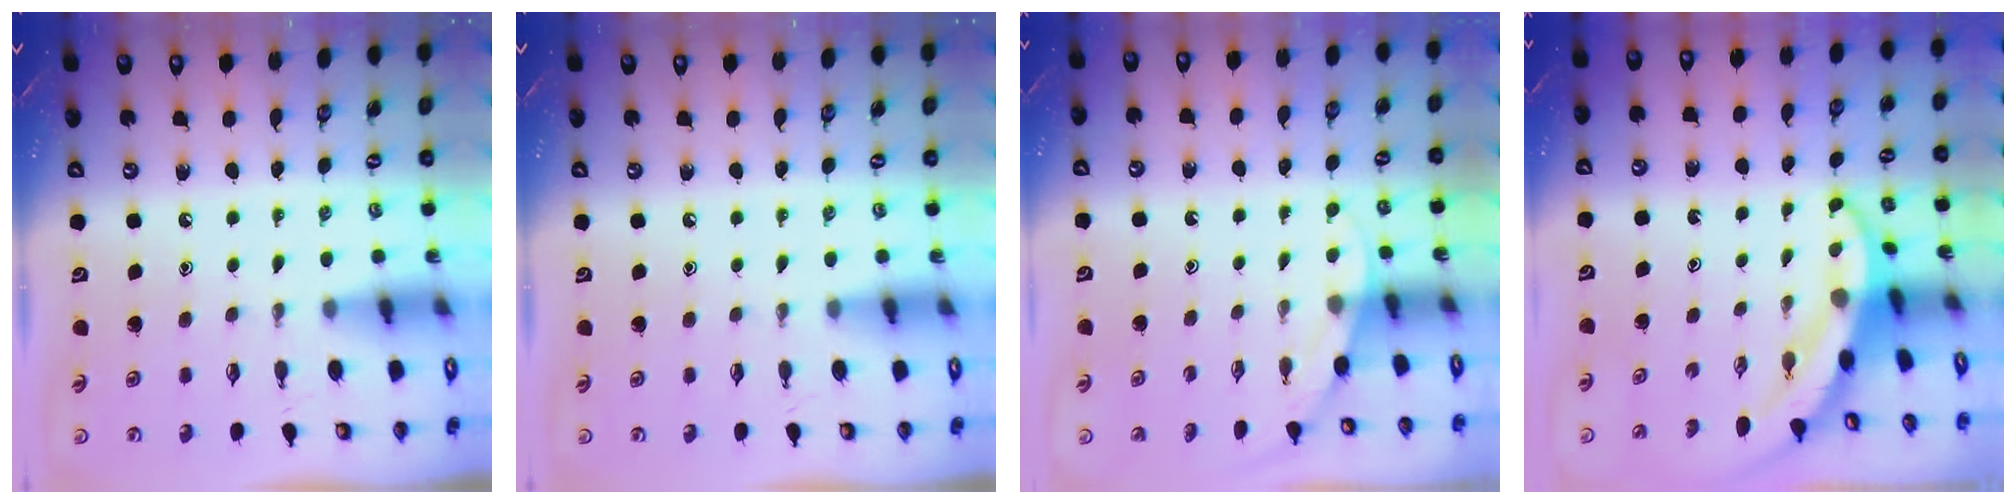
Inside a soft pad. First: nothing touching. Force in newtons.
{"total": 0.0}
{"total": 2.6, "press": 2.6, "slide": 0.1}
{"total": 3.7, "press": 3.7, "slide": 0.5}